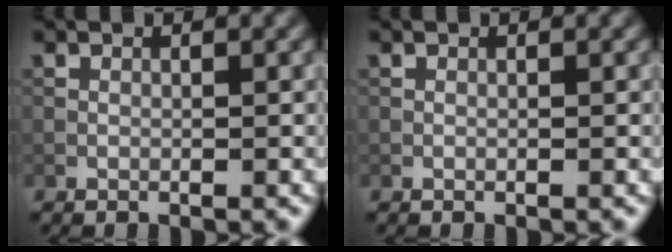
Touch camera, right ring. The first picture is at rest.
{"total": 0.0}